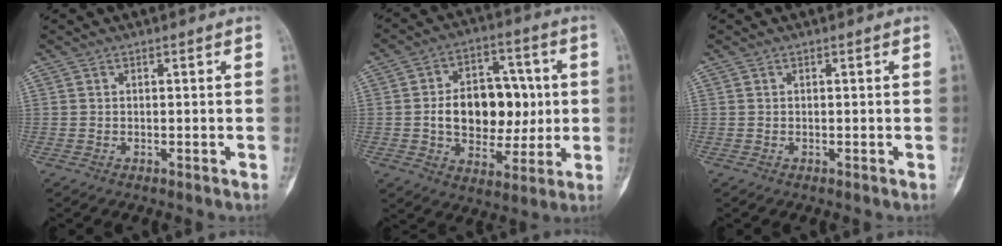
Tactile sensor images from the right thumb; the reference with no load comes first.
{"total": 16.5, "force": [0.4, 11.4, 11.8], "torque": [-0.134, 0.021, 0.013]}
{"total": 0.0}